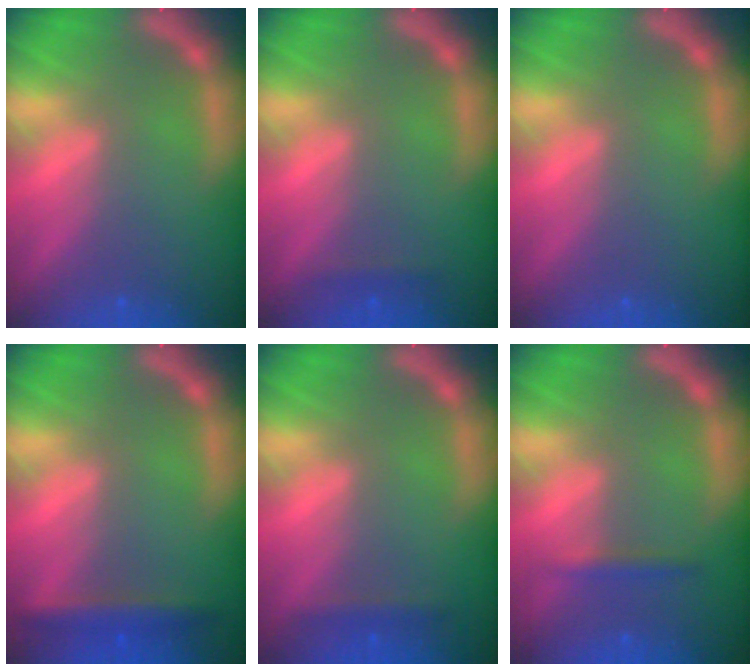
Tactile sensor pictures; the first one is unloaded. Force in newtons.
{"total": 0.9}
{"total": 0.0}
{"total": 2.9}
{"total": 1.4}
{"total": 1.4}